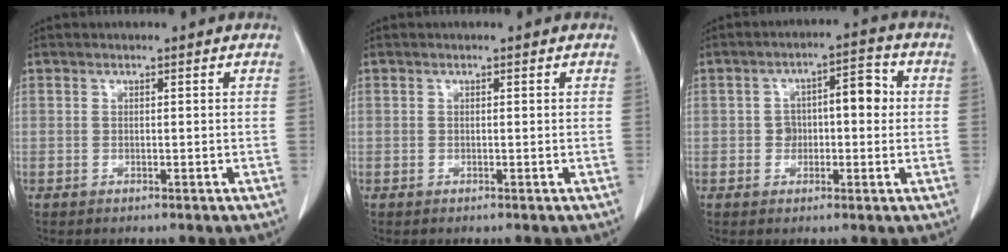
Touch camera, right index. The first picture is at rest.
{"total": 0.0}
{"total": 6.5, "force": [0.4, 3.4, 5.5], "torque": [-0.082, 0.037, 0.007]}